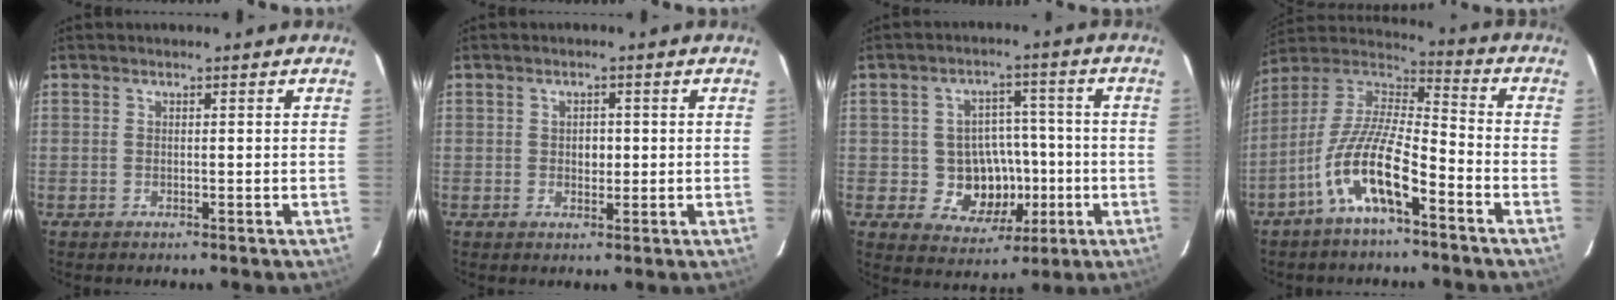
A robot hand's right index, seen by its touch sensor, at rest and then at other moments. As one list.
[{"total": 2.2, "force": [0.0, 1.7, 1.3], "torque": [-0.018, 0.005, 0.000]}, {"total": 9.8, "force": [-1.9, 8.6, 4.3], "torque": [-0.090, 0.015, -0.012]}, {"total": 14.1, "force": [-7.5, 3.6, 11.4], "torque": [-0.226, -0.009, -0.145]}]